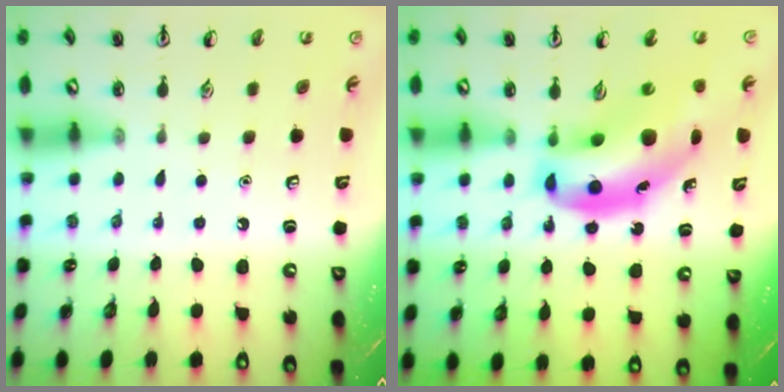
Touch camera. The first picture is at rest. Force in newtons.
{"total": 14.2, "press": 13.6, "slide": 3.8}